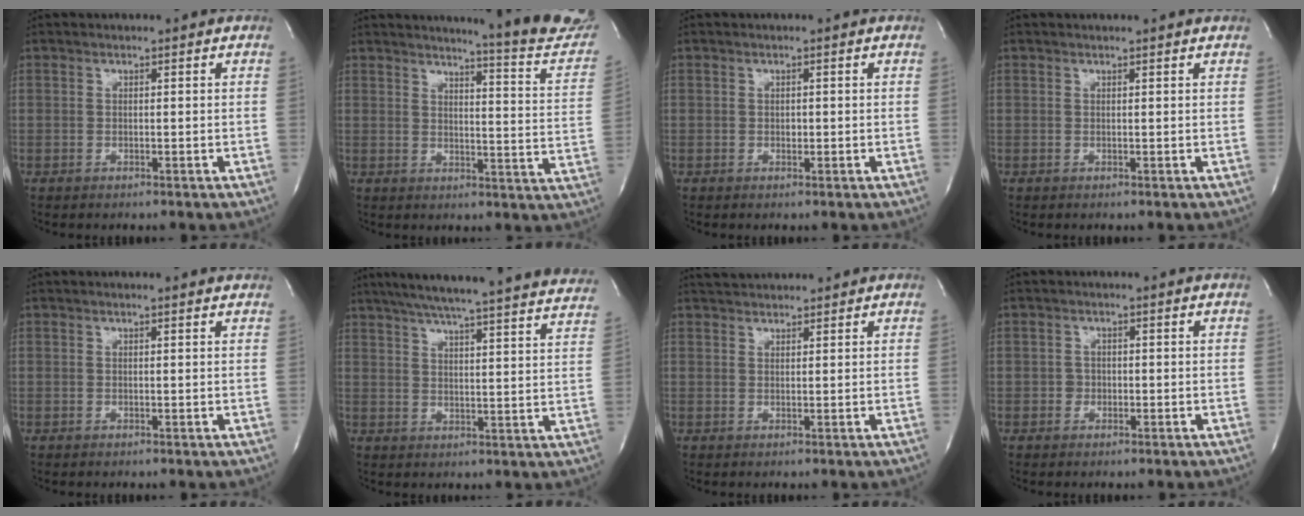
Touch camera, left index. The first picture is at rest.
{"total": 16.8, "force": [15.9, -0.4, 5.2], "torque": [-0.068, -0.116, 0.170]}
{"total": 0.5, "force": [0.0, 0.4, 0.4], "torque": [-0.004, 0.002, -0.002]}
{"total": 1.7, "force": [1.7, -0.3, 0.4], "torque": [-0.014, 0.004, 0.019]}
{"total": 1.9, "force": [1.7, 0.0, 0.8], "torque": [-0.019, 0.009, 0.015]}
{"total": 31.2, "force": [28.3, 1.0, 13.2], "torque": [-0.213, -0.050, 0.343]}
{"total": 3.9, "force": [3.7, 0.6, 0.9], "torque": [-0.017, 0.033, 0.065]}
{"total": 1.2, "force": [-0.3, 1.1, 0.3], "torque": [0.000, 0.005, -0.006]}